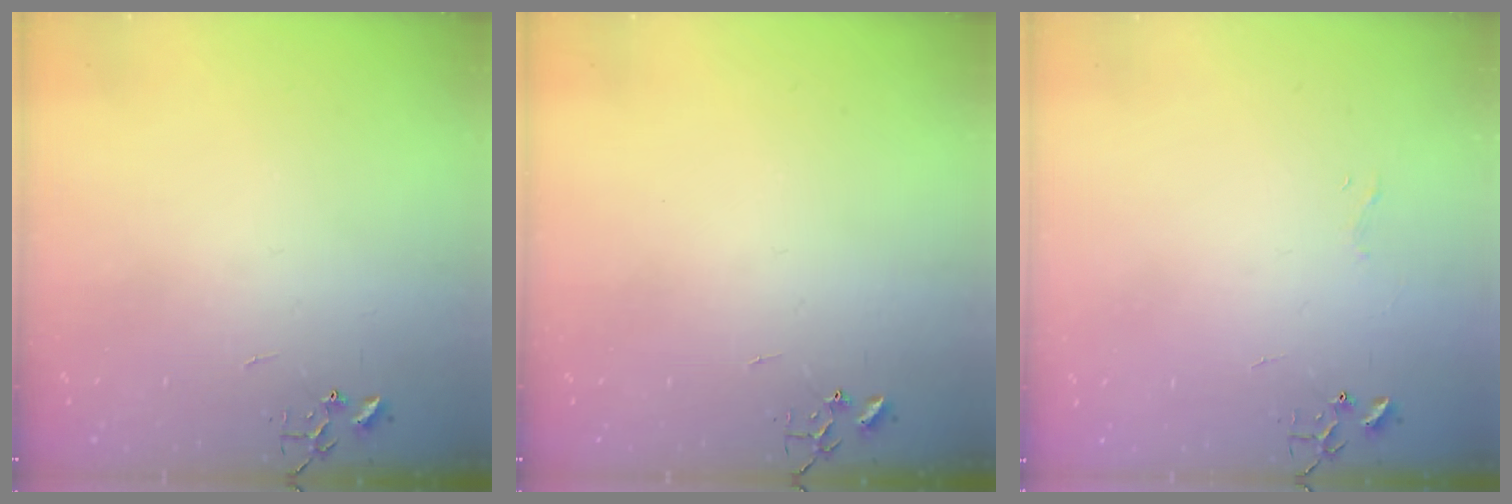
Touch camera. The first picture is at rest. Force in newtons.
{"total": 0.0}
{"total": 3.3, "press": 3.3, "slide": 0.3}